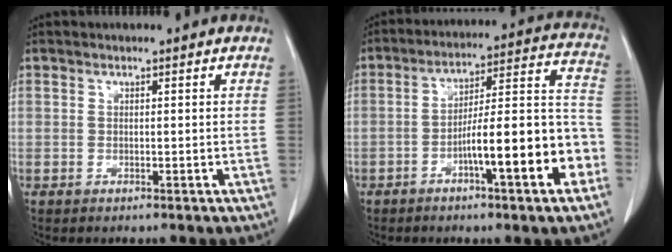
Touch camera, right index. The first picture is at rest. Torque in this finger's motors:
{"motor_torque": [2.06, -0.08, 1.05, 0.18]}